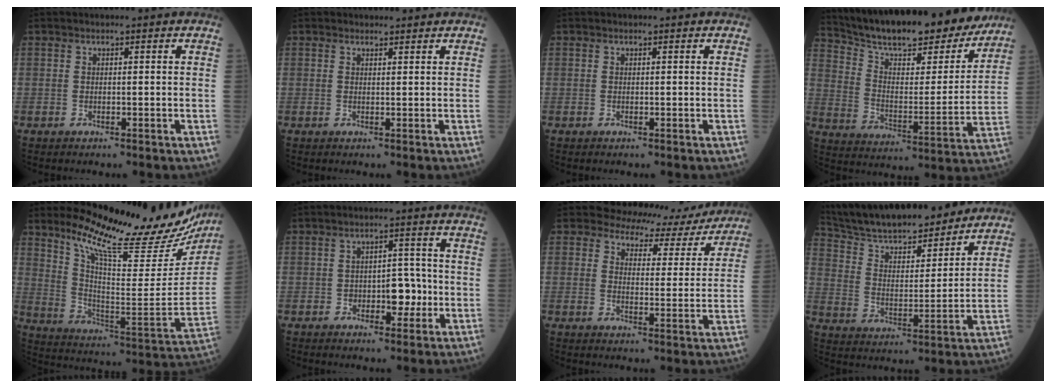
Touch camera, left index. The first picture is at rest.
{"total": 1.1, "force": [1.1, 0.2, 0.0], "torque": [-0.011, 0.000, 0.018]}
{"total": 0.0}
{"total": 23.4, "force": [21.0, 4.1, 9.4], "torque": [-0.154, -0.022, 0.305]}
{"total": 25.4, "force": [21.9, 4.2, 12.1], "torque": [-0.196, -0.078, 0.302]}
{"total": 4.9, "force": [-1.2, 2.6, 3.9], "torque": [-0.052, 0.011, -0.016]}
{"total": 10.9, "force": [10.4, 3.4, 0.5], "torque": [0.007, -0.015, 0.109]}
{"total": 19.5, "force": [17.7, 3.3, 7.6], "torque": [-0.133, 0.010, 0.288]}